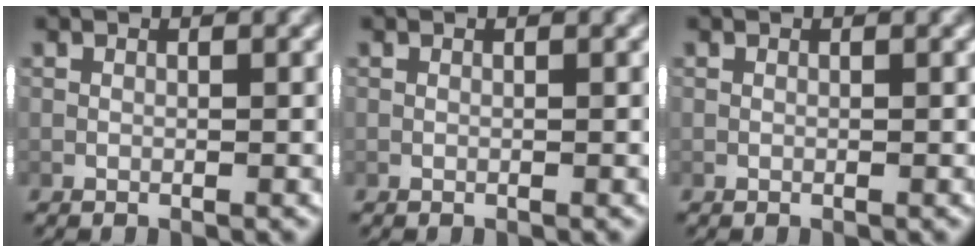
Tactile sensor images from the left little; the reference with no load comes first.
{"total": 0.0}
{"total": 0.0}